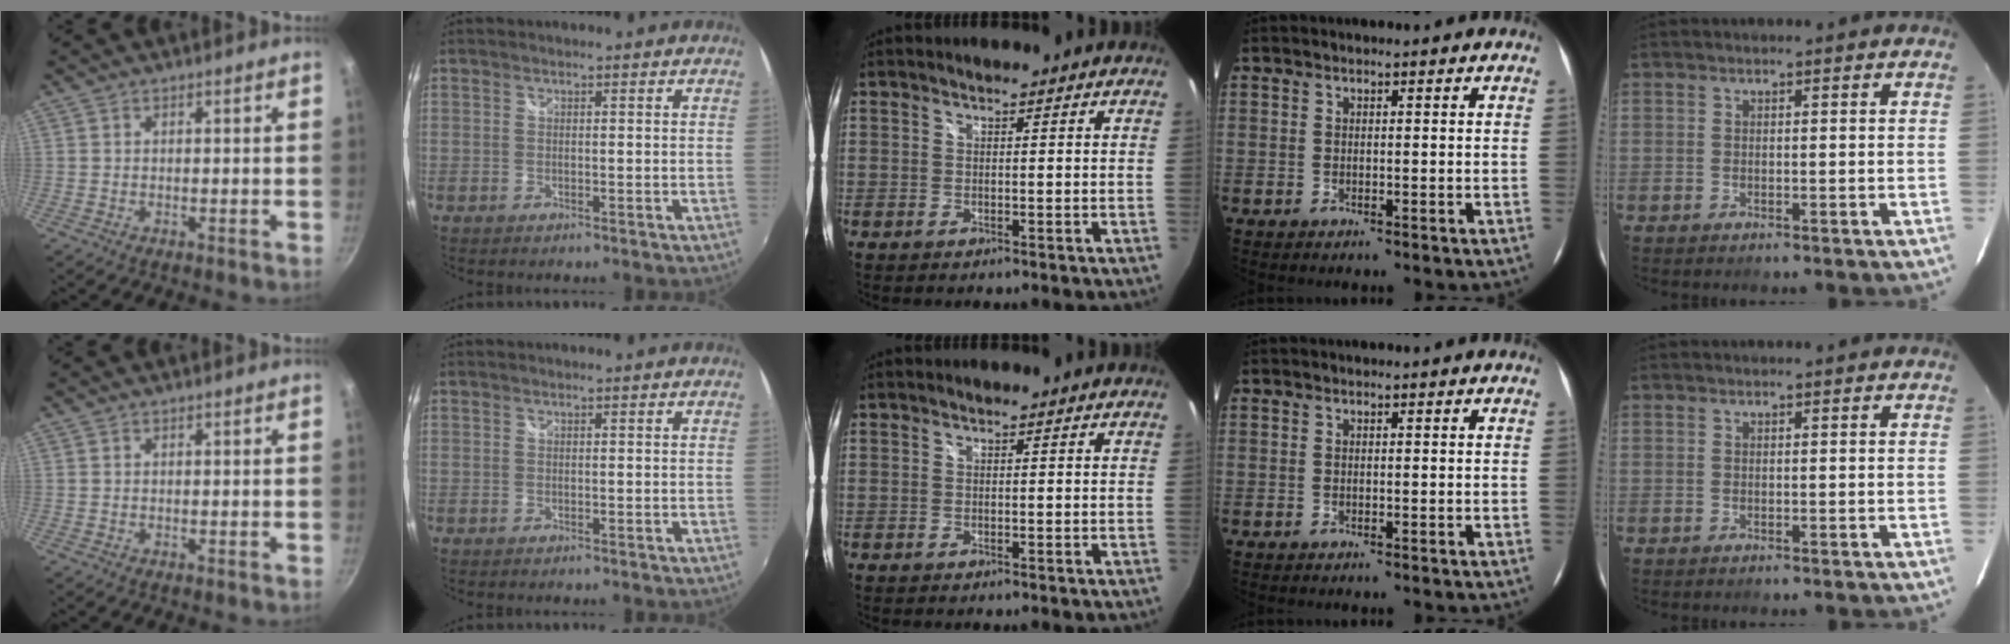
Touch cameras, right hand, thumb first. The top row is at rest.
{}